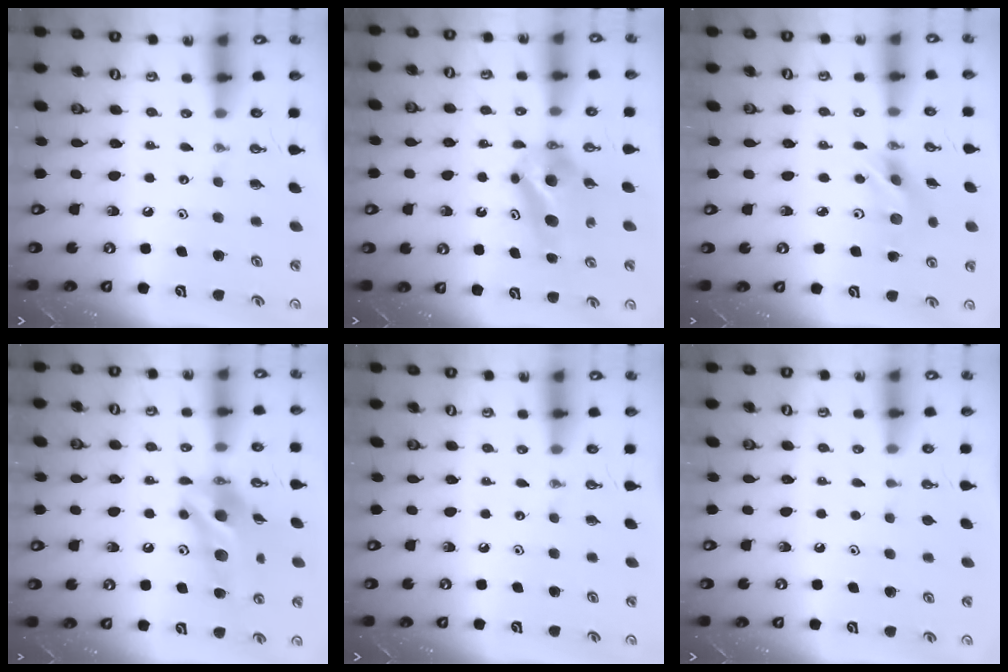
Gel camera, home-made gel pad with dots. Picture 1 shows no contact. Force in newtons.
{"total": 8.5, "press": 5.7, "slide": 6.3}
{"total": 9.0, "press": 8.2, "slide": 3.6}
{"total": 13.0, "press": 12.9, "slide": 1.3}
{"total": 0.0}
{"total": 1.2, "press": 0.5, "slide": 1.0}